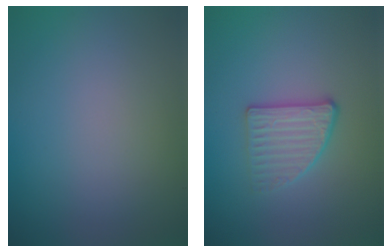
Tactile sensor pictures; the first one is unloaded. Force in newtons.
{"total": 2.7, "press": 2.4, "slide": 1.2}